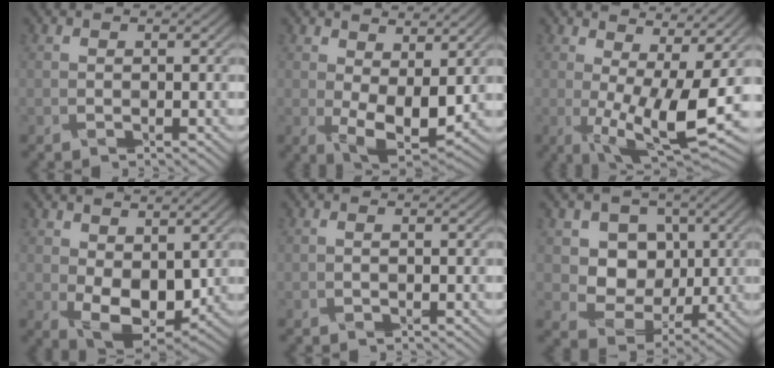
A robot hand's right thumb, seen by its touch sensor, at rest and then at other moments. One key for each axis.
{"total": 7.9, "fx": 0.9, "fy": 3.8, "fz": 6.9, "tx": -0.126, "ty": -0.010, "tz": 0.025}
{"total": 11.3, "fx": 0.6, "fy": 3.2, "fz": 10.8, "tx": -0.175, "ty": 0.002, "tz": 0.020}
{"total": 7.9, "fx": 0.9, "fy": 4.7, "fz": 6.3, "tx": -0.121, "ty": -0.011, "tz": 0.025}
{"total": 0.8, "fx": -0.7, "fy": -0.2, "fz": 0.3, "tx": -0.002, "ty": 0.002, "tz": -0.013}
{"total": 6.6, "fx": 0.9, "fy": 5.8, "fz": 3.0, "tx": -0.067, "ty": -0.016, "tz": 0.015}